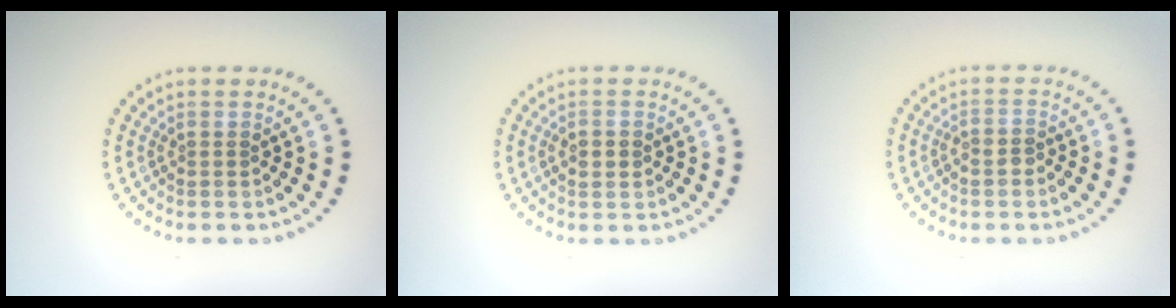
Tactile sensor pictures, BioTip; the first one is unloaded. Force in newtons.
{"total": 1.9, "press": 1.9, "slide": 0.1}
{"total": 1.1, "press": 0.9, "slide": 0.7}